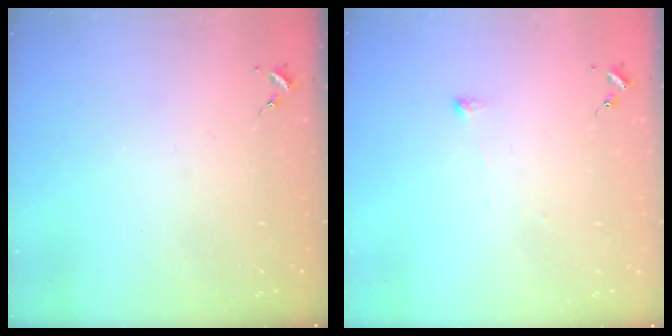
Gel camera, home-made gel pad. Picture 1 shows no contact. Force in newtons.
{"total": 2.7, "press": 2.6, "slide": 0.5}